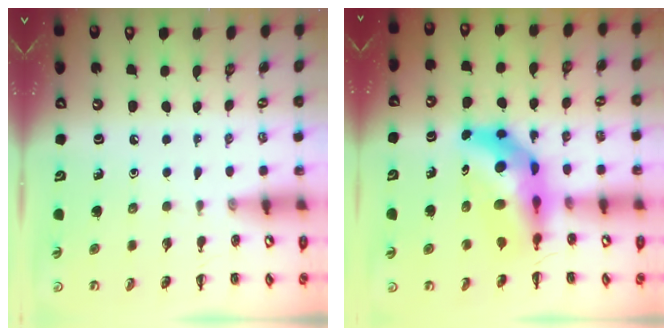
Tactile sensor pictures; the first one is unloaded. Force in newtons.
{"total": 9.7, "press": 9.3, "slide": 2.8}